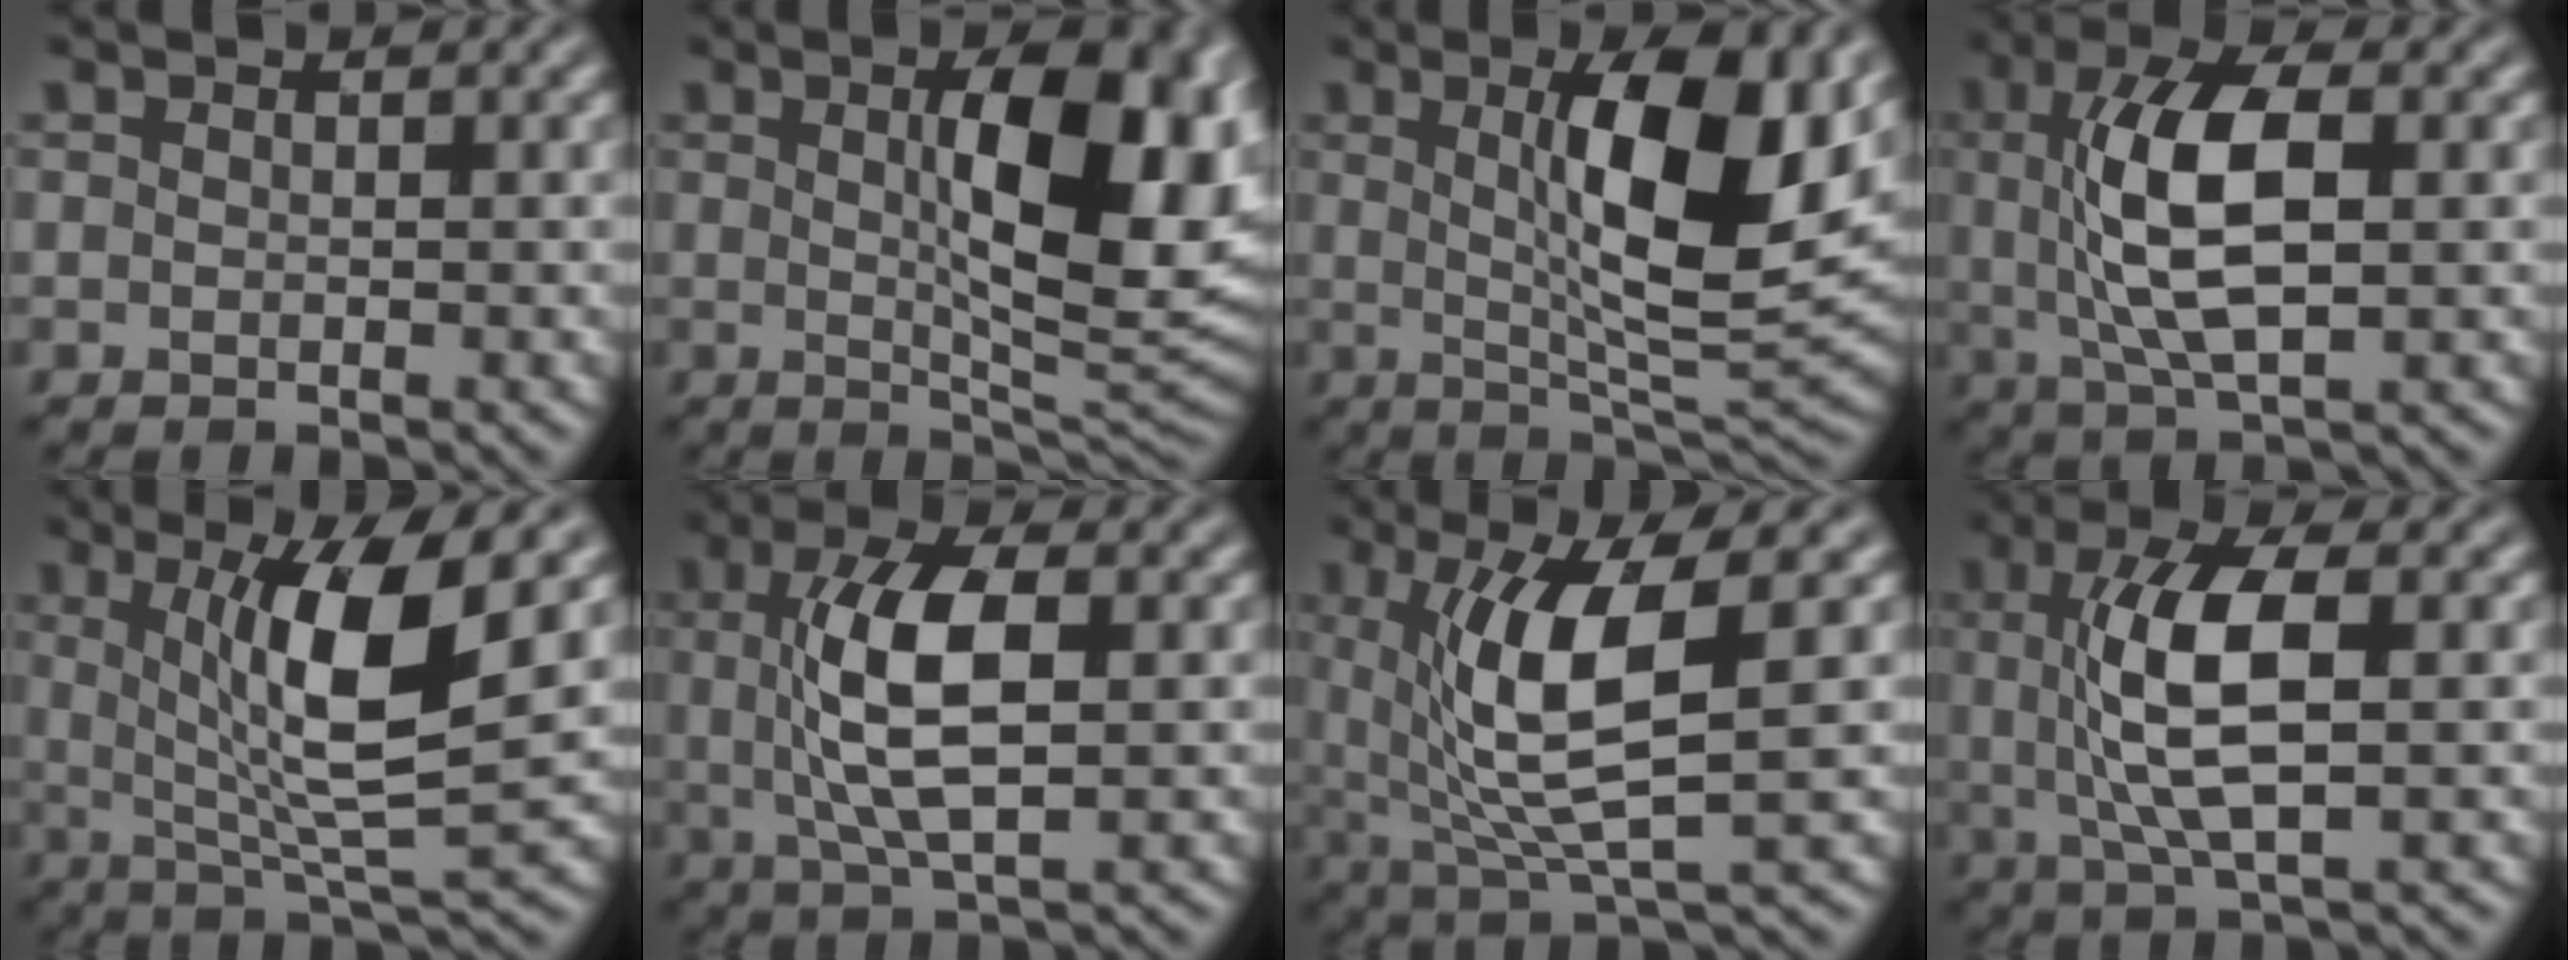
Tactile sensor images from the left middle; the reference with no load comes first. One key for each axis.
{"total": 11.8, "fx": 1.7, "fy": 3.7, "fz": 11.1, "tx": -0.149, "ty": 0.000, "tz": 0.034}
{"total": 10.8, "fx": 2.2, "fy": 2.9, "fz": 10.2, "tx": -0.162, "ty": -0.003, "tz": 0.045}
{"total": 7.7, "fx": 0.5, "fy": 2.9, "fz": 7.1, "tx": -0.146, "ty": 0.002, "tz": 0.014}
{"total": 8.9, "fx": 1.5, "fy": 1.9, "fz": 8.5, "tx": -0.150, "ty": -0.014, "tz": 0.038}
{"total": 6.9, "fx": 0.3, "fy": 2.4, "fz": 6.4, "tx": -0.137, "ty": 0.001, "tz": 0.010}
{"total": 8.4, "fx": 1.1, "fy": 2.2, "fz": 8.0, "tx": -0.159, "ty": -0.009, "tz": 0.031}
{"total": 7.1, "fx": 0.3, "fy": 2.2, "fz": 6.7, "tx": -0.140, "ty": -0.001, "tz": 0.013}